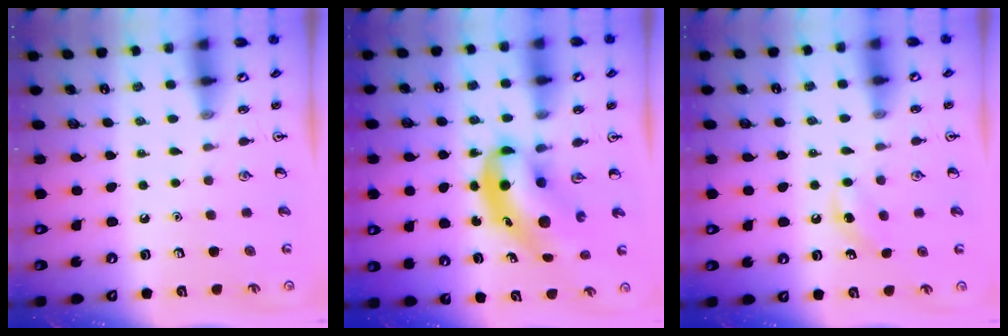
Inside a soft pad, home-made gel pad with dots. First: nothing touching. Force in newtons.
{"total": 8.4, "press": 8.1, "slide": 2.5}
{"total": 6.3, "press": 6.0, "slide": 1.8}